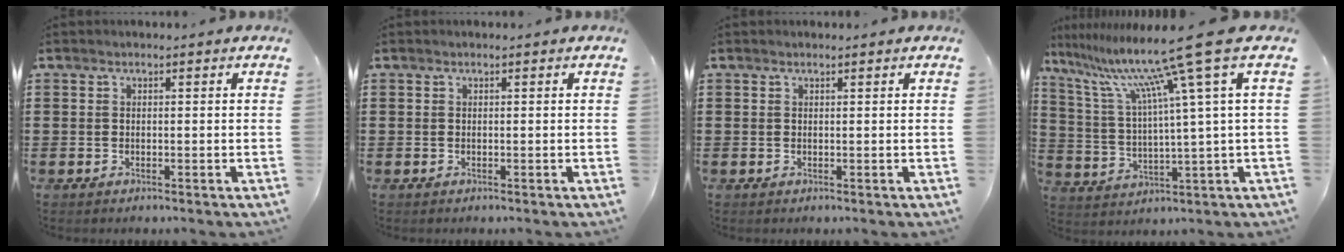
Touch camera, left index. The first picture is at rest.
{"total": 0.0}
{"total": 0.0}
{"total": 14.5, "force": [8.8, -1.2, 11.5], "torque": [-0.232, -0.046, 0.130]}